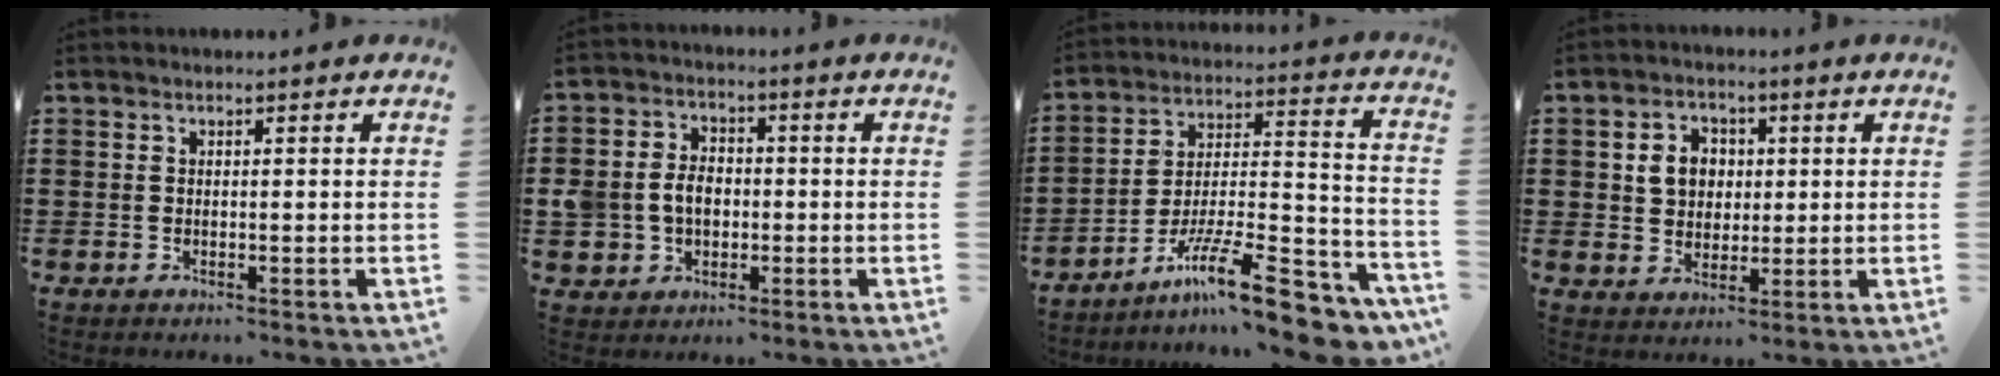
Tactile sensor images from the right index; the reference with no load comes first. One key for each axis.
{"total": 5.8, "fx": -0.7, "fy": 4.8, "fz": 3.2, "tx": -0.084, "ty": 0.009, "tz": -0.016}
{"total": 14.9, "fx": -10.5, "fy": 2.9, "fz": 10.1, "tx": -0.156, "ty": 0.029, "tz": -0.186}
{"total": 5.4, "fx": 0.8, "fy": 4.7, "fz": 2.7, "tx": -0.061, "ty": 0.014, "tz": 0.011}